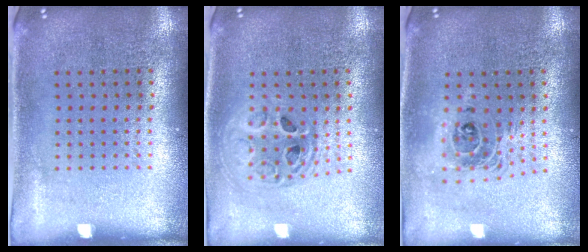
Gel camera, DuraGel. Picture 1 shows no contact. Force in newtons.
{"total": 1.7, "press": 1.4, "slide": 0.9}
{"total": 1.7, "press": 1.4, "slide": 1.0}